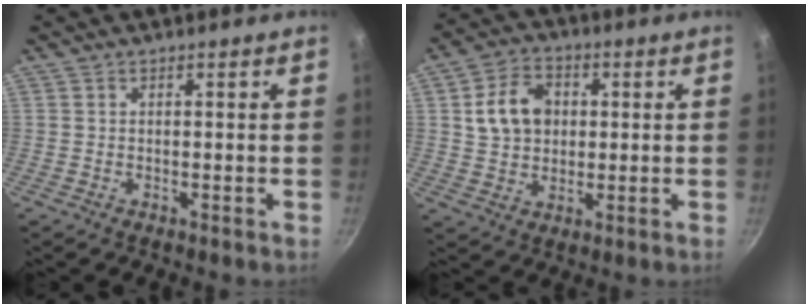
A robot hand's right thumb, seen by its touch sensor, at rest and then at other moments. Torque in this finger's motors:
{"motor_torque": [-0.58, 0.63, 0.17, -0.25, 0.17]}